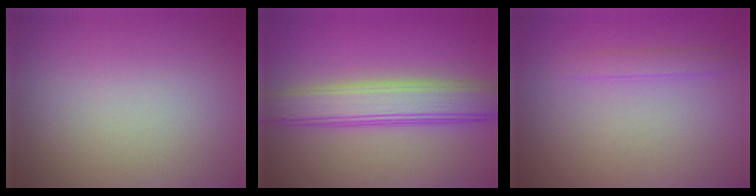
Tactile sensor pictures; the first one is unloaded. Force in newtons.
{"total": 5.6, "press": 5.6, "slide": 0.1}
{"total": 1.1, "press": 1.1, "slide": 0.1}